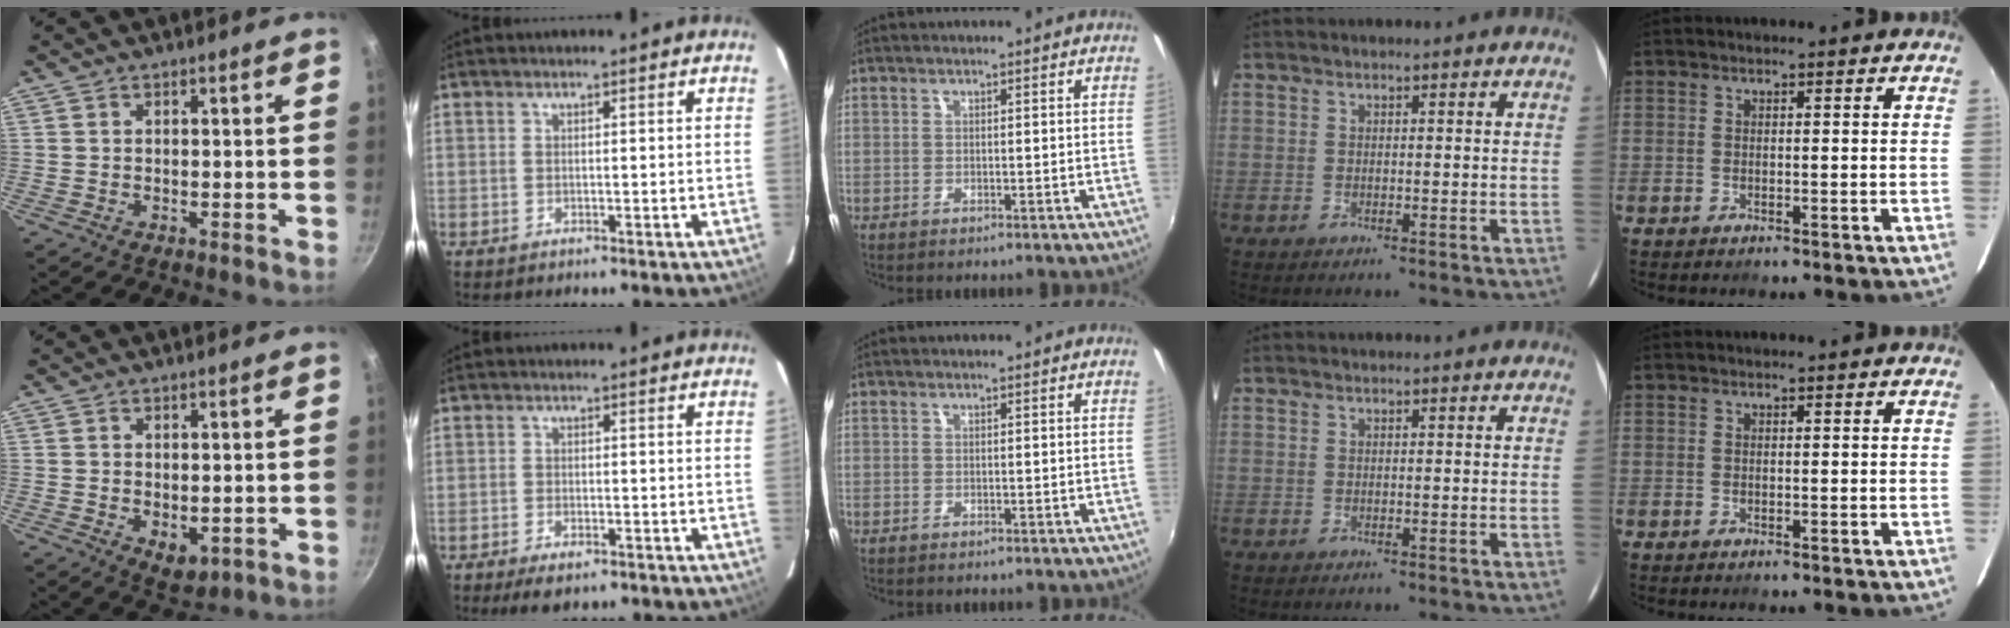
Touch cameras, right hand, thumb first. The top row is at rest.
{"thumb": {"total": 5.0, "force": [-0.7, 3.3, 3.8], "torque": [-0.050, -0.012, -0.003]}, "index": {"total": 4.9, "force": [-3.5, 1.8, 2.9], "torque": [-0.072, -0.016, -0.060]}}